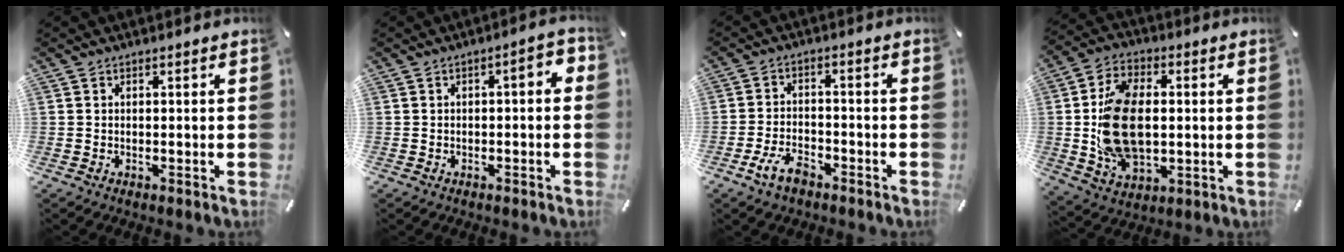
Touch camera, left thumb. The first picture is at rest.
{"total": 3.6, "force": [-0.8, 1.4, 3.2], "torque": [-0.049, 0.012, -0.020]}
{"total": 6.9, "force": [-4.4, 3.7, 3.8], "torque": [-0.089, 0.017, -0.084]}
{"total": 16.2, "force": [0.1, 10.6, 12.3], "torque": [-0.265, 0.001, 0.005]}